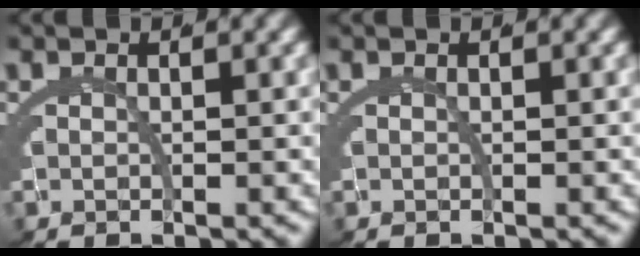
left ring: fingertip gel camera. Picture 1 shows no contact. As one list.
[{"total": 0.0}]